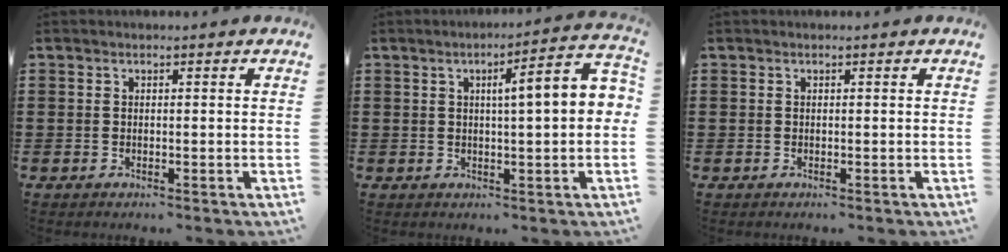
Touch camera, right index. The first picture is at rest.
{"total": 6.3, "force": [0.8, 0.6, 6.2], "torque": [-0.100, -0.006, 0.003]}
{"total": 0.0}